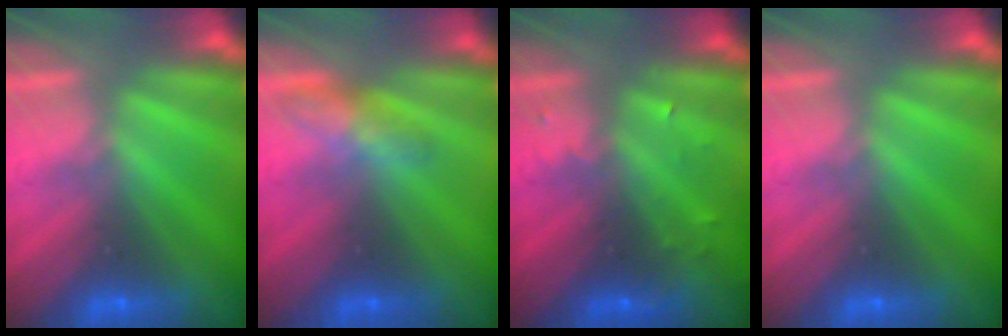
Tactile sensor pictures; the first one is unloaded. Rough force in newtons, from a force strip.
{"total": 2.7}
{"total": 2.9}
{"total": 0.0}